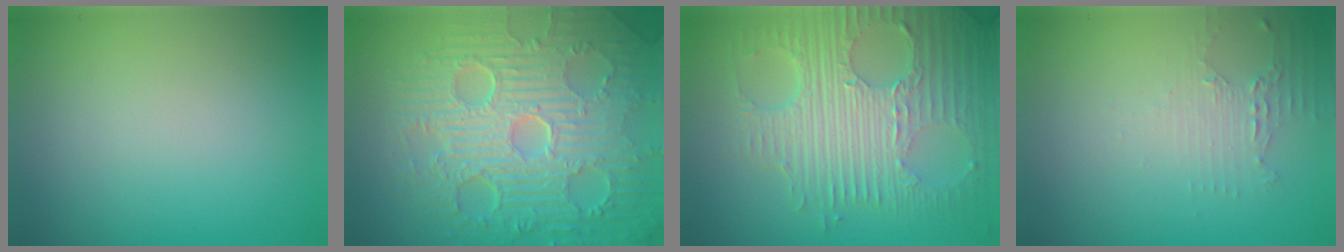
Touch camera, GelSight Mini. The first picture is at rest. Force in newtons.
{"total": 11.0, "press": 7.2, "slide": 8.3}
{"total": 8.6, "press": 6.0, "slide": 6.1}
{"total": 2.0, "press": 1.4, "slide": 1.5}